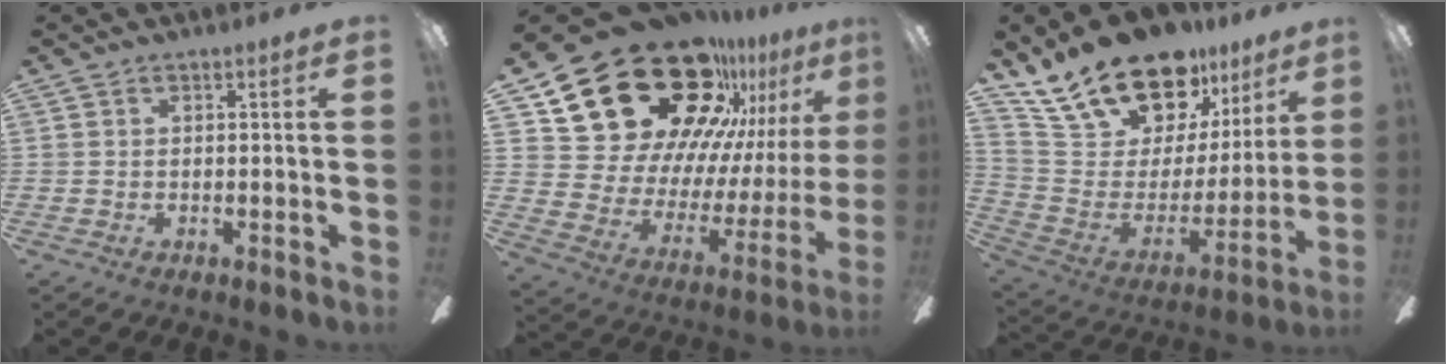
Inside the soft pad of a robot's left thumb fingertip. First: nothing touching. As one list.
[{"total": 29.8, "force": [20.5, 16.2, 14.3], "torque": [-0.201, -0.160, 0.403]}, {"total": 21.9, "force": [18.0, 9.5, 8.1], "torque": [-0.154, -0.127, 0.336]}]